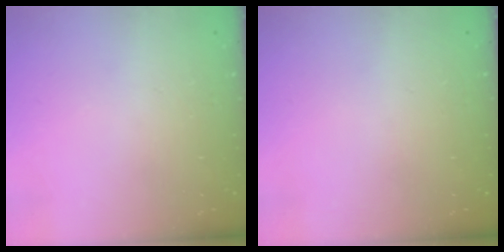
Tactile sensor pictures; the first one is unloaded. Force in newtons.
{"total": 0.0}